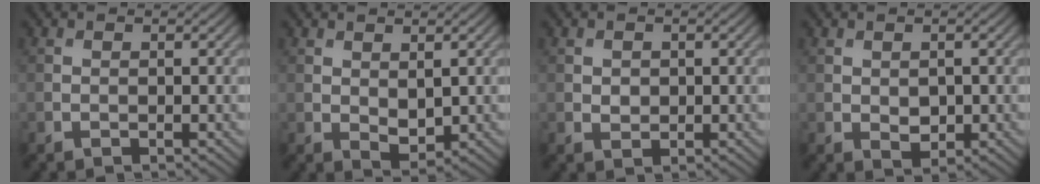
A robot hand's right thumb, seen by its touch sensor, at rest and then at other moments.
{"total": 2.3, "force": [0.7, 1.3, 1.8], "torque": [-0.034, -0.009, 0.019]}
{"total": 1.2, "force": [0.3, 1.1, 0.5], "torque": [-0.014, -0.004, 0.007]}
{"total": 2.0, "force": [0.0, 1.4, 1.5], "torque": [-0.028, -0.006, 0.006]}